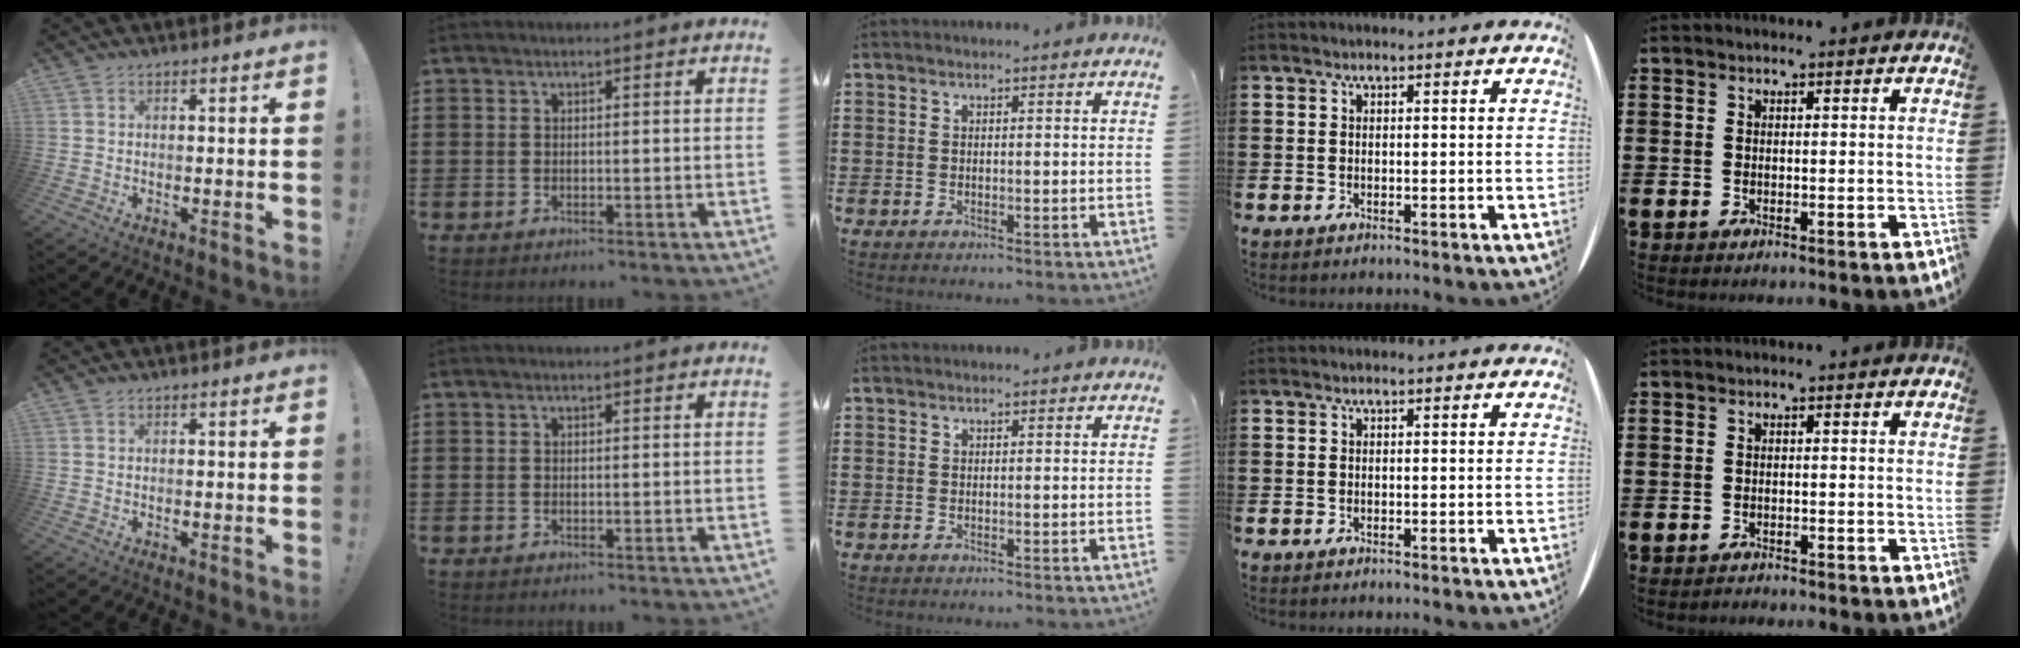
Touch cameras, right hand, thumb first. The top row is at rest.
{"little": {"total": 0.6, "force": [-0.6, 0.0, -0.1], "torque": [0.000, -0.001, -0.013]}}